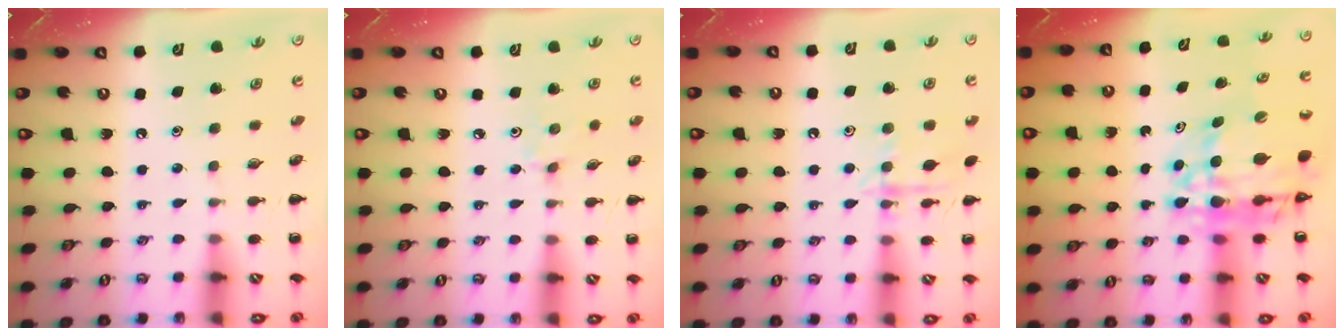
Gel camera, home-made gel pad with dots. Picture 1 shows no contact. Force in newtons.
{"total": 2.4, "press": 2.2, "slide": 0.8}
{"total": 10.0, "press": 10.0, "slide": 0.7}
{"total": 15.1, "press": 14.5, "slide": 4.2}